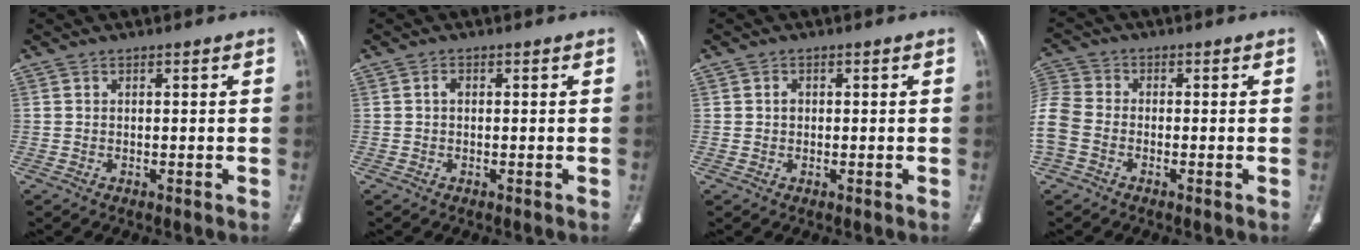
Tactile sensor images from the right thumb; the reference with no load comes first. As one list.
[{"total": 1.0, "force": [0.0, 0.6, 0.7], "torque": [-0.010, 0.002, -0.003]}, {"total": 1.3, "force": [0.1, 1.1, 0.5], "torque": [-0.003, 0.003, 0.000]}, {"total": 10.9, "force": [-2.9, 8.3, 6.4], "torque": [-0.173, 0.014, -0.062]}]